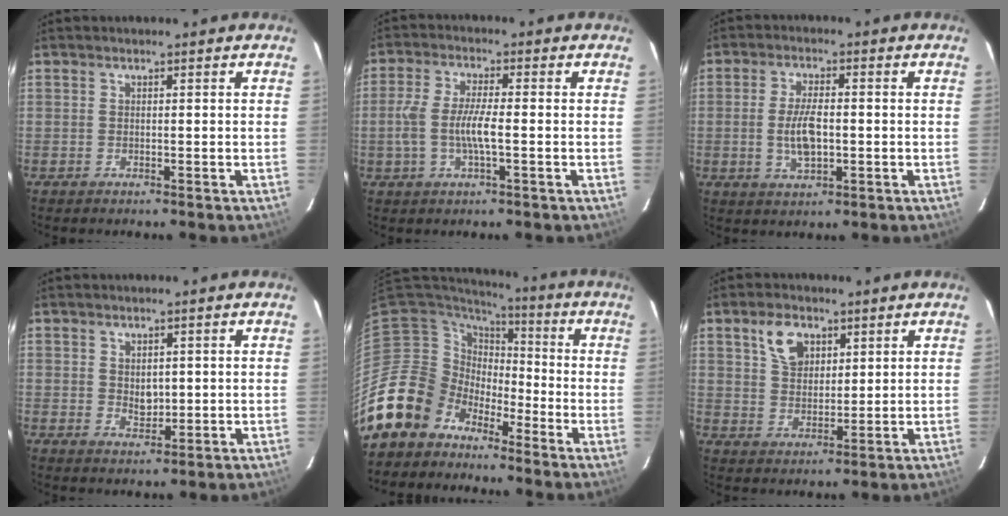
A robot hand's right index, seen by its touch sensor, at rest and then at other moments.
{"total": 6.8, "force": [-1.3, 1.3, 6.6], "torque": [-0.134, 0.002, -0.026]}
{"total": 6.8, "force": [-0.8, 2.8, 6.1], "torque": [-0.120, 0.000, -0.011]}
{"total": 3.0, "force": [0.5, 2.2, 1.9], "torque": [-0.027, 0.001, 0.013]}
{"total": 12.0, "force": [-8.4, 8.5, 1.4], "torque": [-0.049, 0.024, -0.155]}
{"total": 7.0, "force": [3.6, 4.5, 4.1], "torque": [-0.073, 0.012, 0.069]}